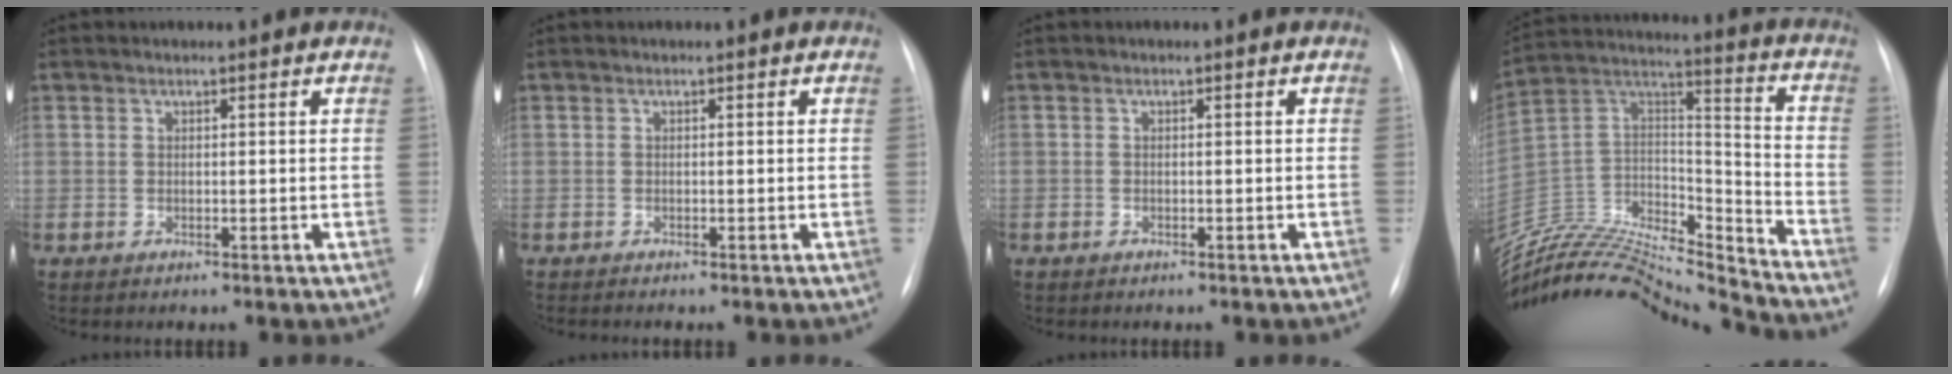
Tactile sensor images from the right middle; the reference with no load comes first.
{"total": 0.7, "force": [-0.6, 0.0, 0.4], "torque": [-0.005, -0.004, -0.007]}
{"total": 0.6, "force": [-0.4, 0.5, 0.0], "torque": [0.000, 0.004, -0.006]}
{"total": 22.2, "force": [-21.2, 0.9, 6.4], "torque": [-0.130, 0.020, -0.367]}